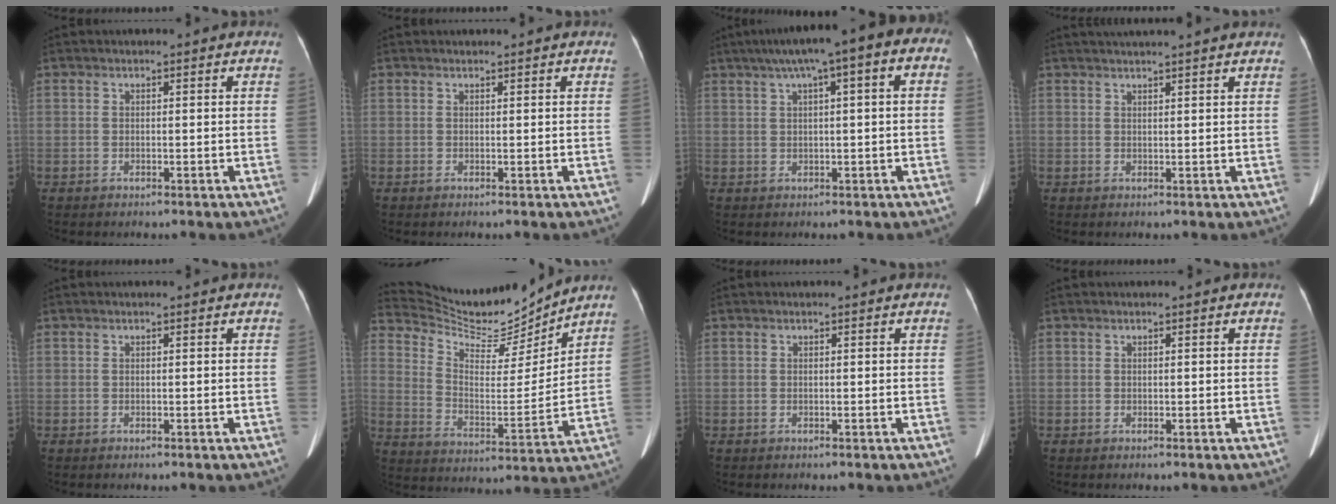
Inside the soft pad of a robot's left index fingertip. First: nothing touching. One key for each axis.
{"total": 0.0}
{"total": 11.5, "fx": 4.6, "fy": 2.1, "fz": 10.3, "tx": -0.147, "ty": 0.051, "tz": 0.056}
{"total": 7.4, "fx": 6.6, "fy": -0.6, "fz": 3.2, "tx": -0.045, "ty": 0.032, "tz": 0.078}
{"total": 0.0}
{"total": 15.1, "fx": 14.6, "fy": 2.0, "fz": 3.2, "tx": -0.073, "ty": -0.018, "tz": 0.243}
{"total": 0.0}
{"total": 0.0}